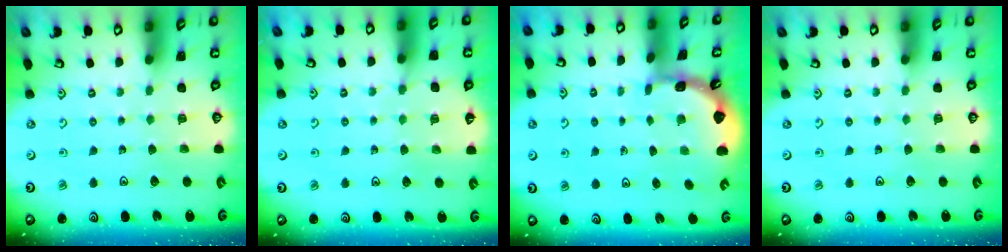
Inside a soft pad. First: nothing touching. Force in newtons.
{"total": 6.0, "press": 5.9, "slide": 1.3}
{"total": 1.7, "press": 1.7, "slide": 0.2}
{"total": 0.0}